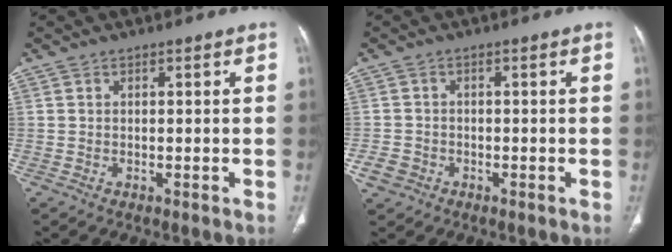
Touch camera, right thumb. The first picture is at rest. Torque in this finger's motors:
{"motor_torque": [0.97, 1.58, 0.69, 0.58, 0.63]}